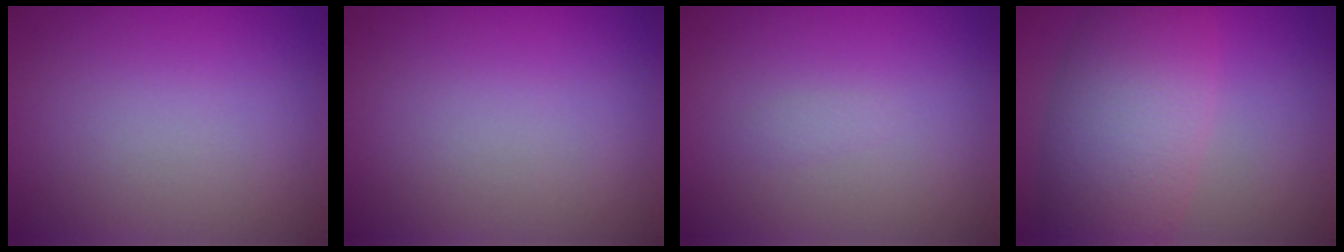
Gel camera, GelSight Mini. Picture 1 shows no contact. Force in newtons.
{"total": 0.0}
{"total": 0.5, "press": 0.5, "slide": 0.0}
{"total": 8.8, "press": 8.8, "slide": 0.5}